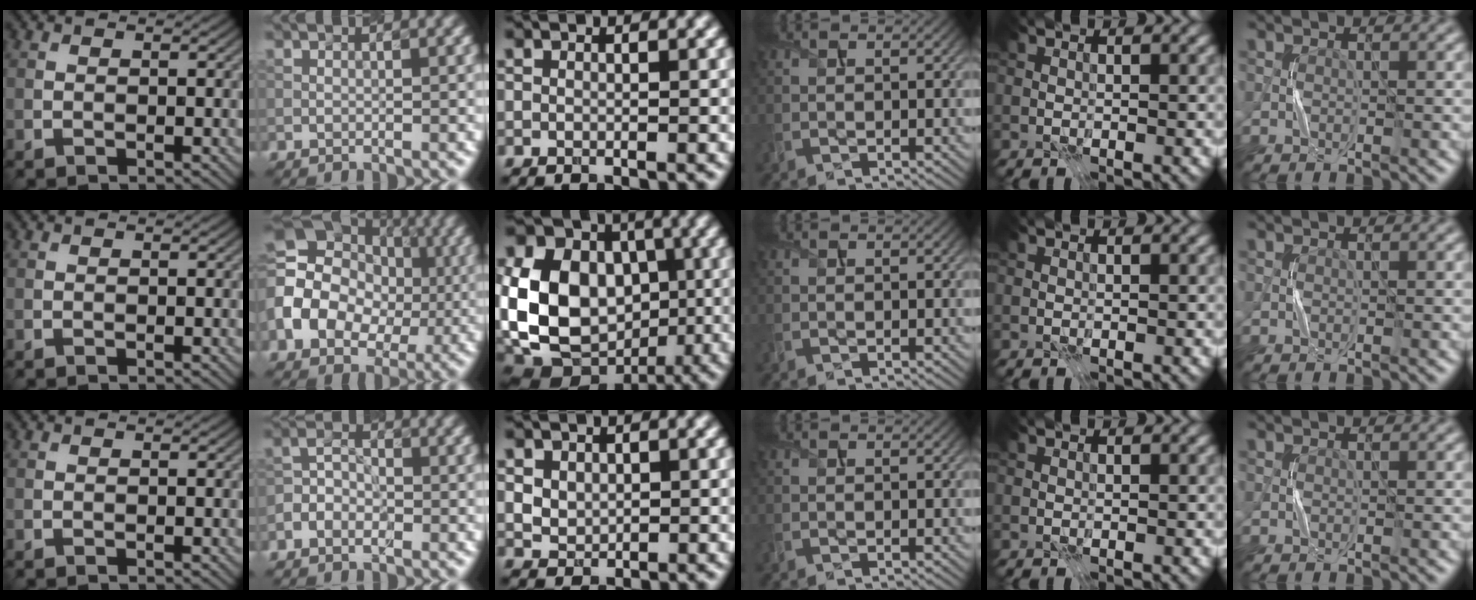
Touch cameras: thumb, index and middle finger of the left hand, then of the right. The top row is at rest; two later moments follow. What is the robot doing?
{"motion": "press", "object": "gel pad"}